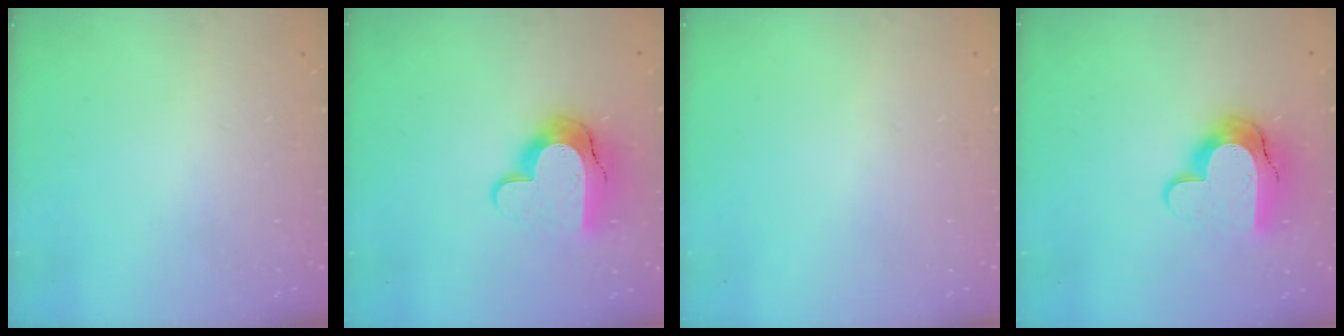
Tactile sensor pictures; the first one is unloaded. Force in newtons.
{"total": 14.0, "press": 14.0, "slide": 1.0}
{"total": 0.8, "press": 0.8, "slide": 0.1}
{"total": 14.0, "press": 14.0, "slide": 1.0}